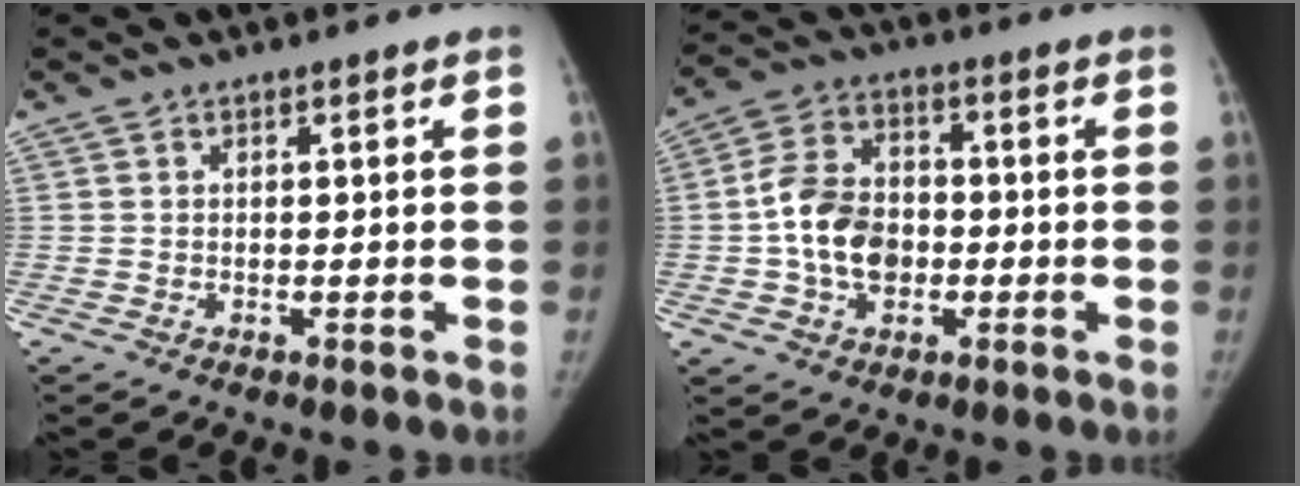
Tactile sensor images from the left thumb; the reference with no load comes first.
{"total": 11.1, "force": [-1.5, 8.0, 7.6], "torque": [-0.118, 0.021, -0.033]}